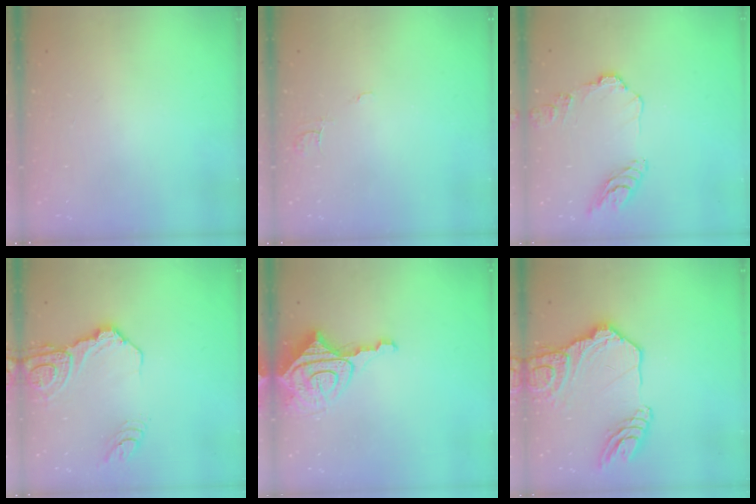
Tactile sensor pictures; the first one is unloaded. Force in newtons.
{"total": 4.6, "press": 4.6, "slide": 0.3}
{"total": 11.1, "press": 11.1, "slide": 0.9}
{"total": 13.8, "press": 13.7, "slide": 1.5}
{"total": 11.7, "press": 11.7, "slide": 1.1}
{"total": 20.7, "press": 20.6, "slide": 2.1}